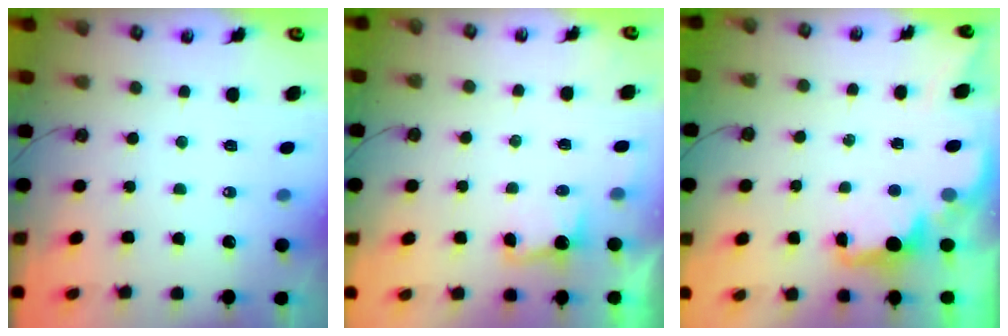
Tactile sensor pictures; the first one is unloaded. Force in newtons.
{"total": 2.3, "press": 2.1, "slide": 1.0}
{"total": 2.1, "press": 1.9, "slide": 0.8}